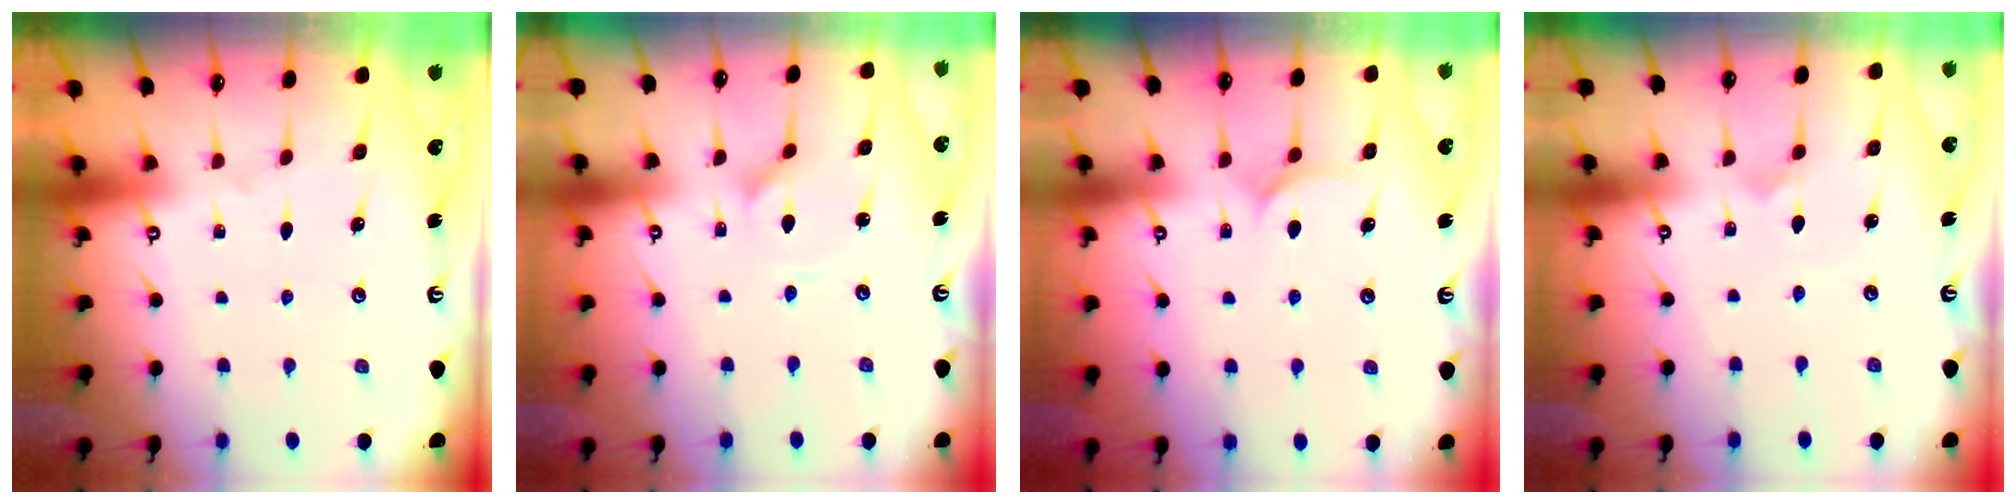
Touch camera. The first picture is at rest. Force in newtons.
{"total": 1.8, "press": 1.8, "slide": 0.3}
{"total": 5.8, "press": 5.8, "slide": 0.3}
{"total": 2.3, "press": 2.3, "slide": 0.0}